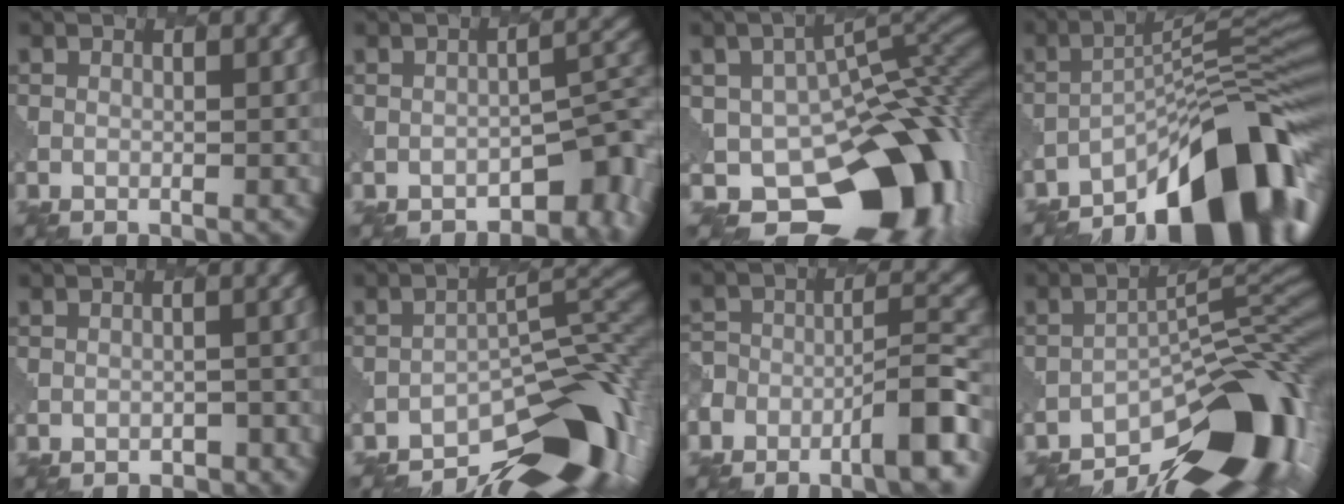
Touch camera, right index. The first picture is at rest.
{"total": 5.8, "force": [-4.0, 2.5, 3.4], "torque": [-0.018, 0.000, -0.050]}
{"total": 15.1, "force": [-5.6, 9.8, 10.1], "torque": [-0.107, -0.013, -0.089]}
{"total": 12.1, "force": [-8.4, 3.1, 8.2], "torque": [-0.098, 0.019, -0.147]}
{"total": 2.3, "force": [-2.1, 0.8, 0.5], "torque": [-0.004, 0.008, -0.020]}
{"total": 11.3, "force": [-8.1, 4.3, 6.6], "torque": [-0.065, 0.006, -0.134]}
{"total": 6.4, "force": [-4.6, 2.7, 3.5], "torque": [-0.039, 0.009, -0.089]}
{"total": 12.7, "force": [-8.9, 4.0, 8.1], "torque": [-0.100, -0.002, -0.151]}